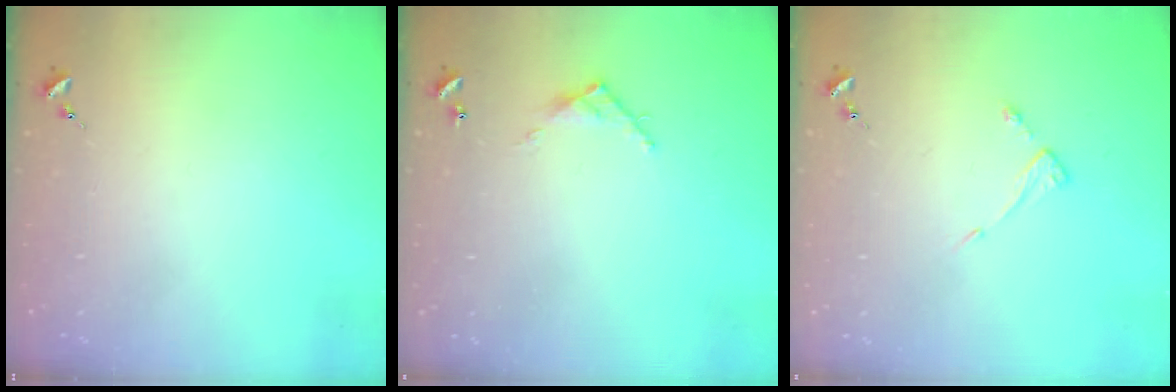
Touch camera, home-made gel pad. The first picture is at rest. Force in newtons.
{"total": 5.5, "press": 5.5, "slide": 0.3}
{"total": 3.9, "press": 3.9, "slide": 0.5}